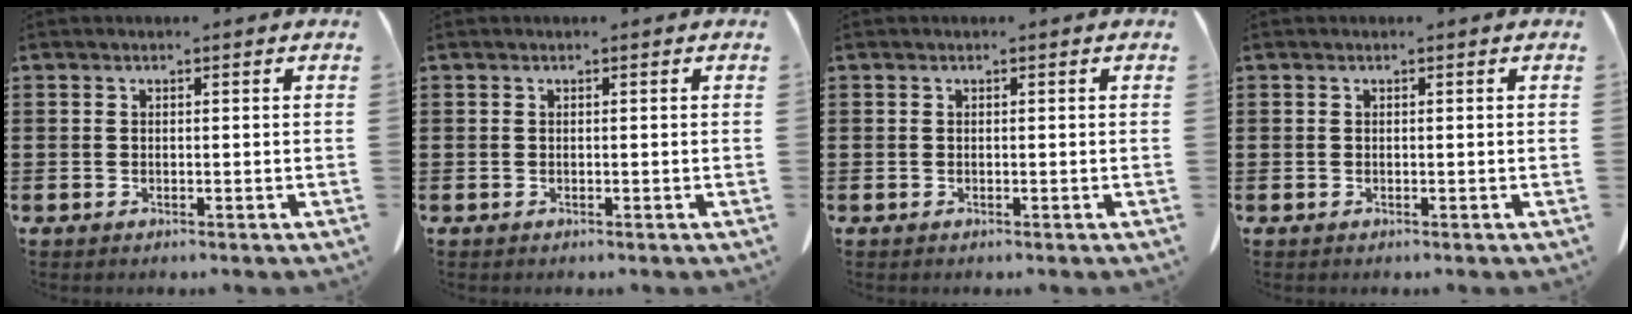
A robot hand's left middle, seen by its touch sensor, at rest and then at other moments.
{"total": 0.0}
{"total": 0.0}
{"total": 0.0}